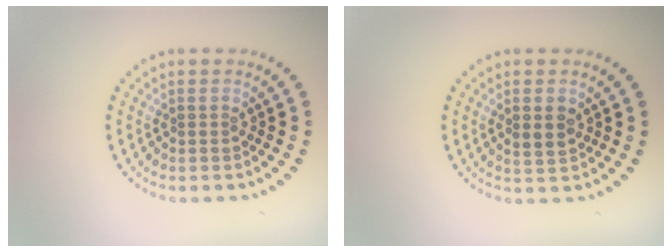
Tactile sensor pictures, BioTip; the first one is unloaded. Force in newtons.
{"total": 1.8, "press": 1.8, "slide": 0.5}